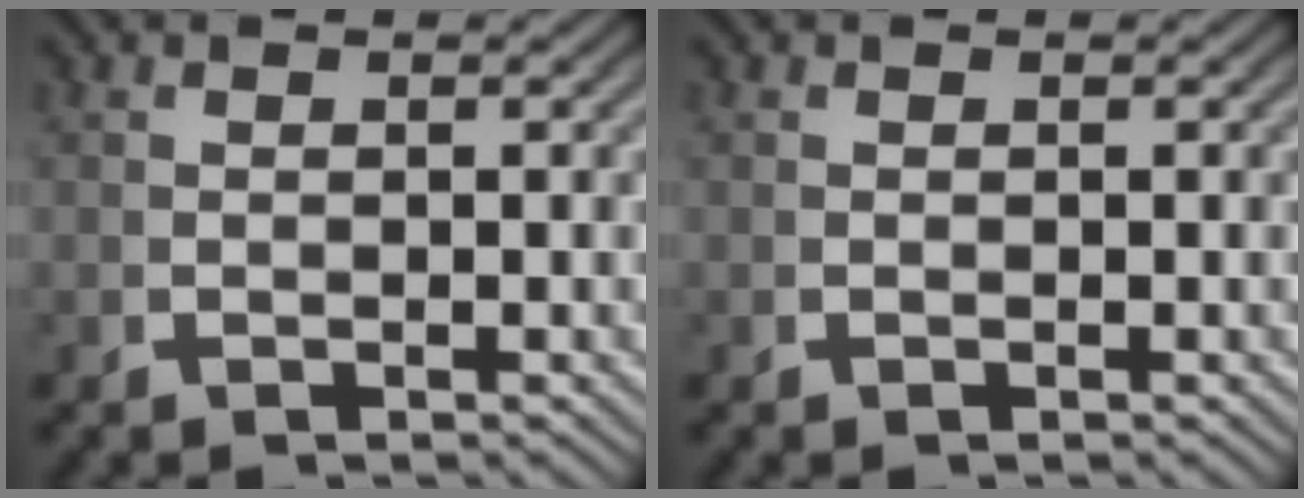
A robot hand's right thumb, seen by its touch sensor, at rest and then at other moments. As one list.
[{"total": 0.0}]